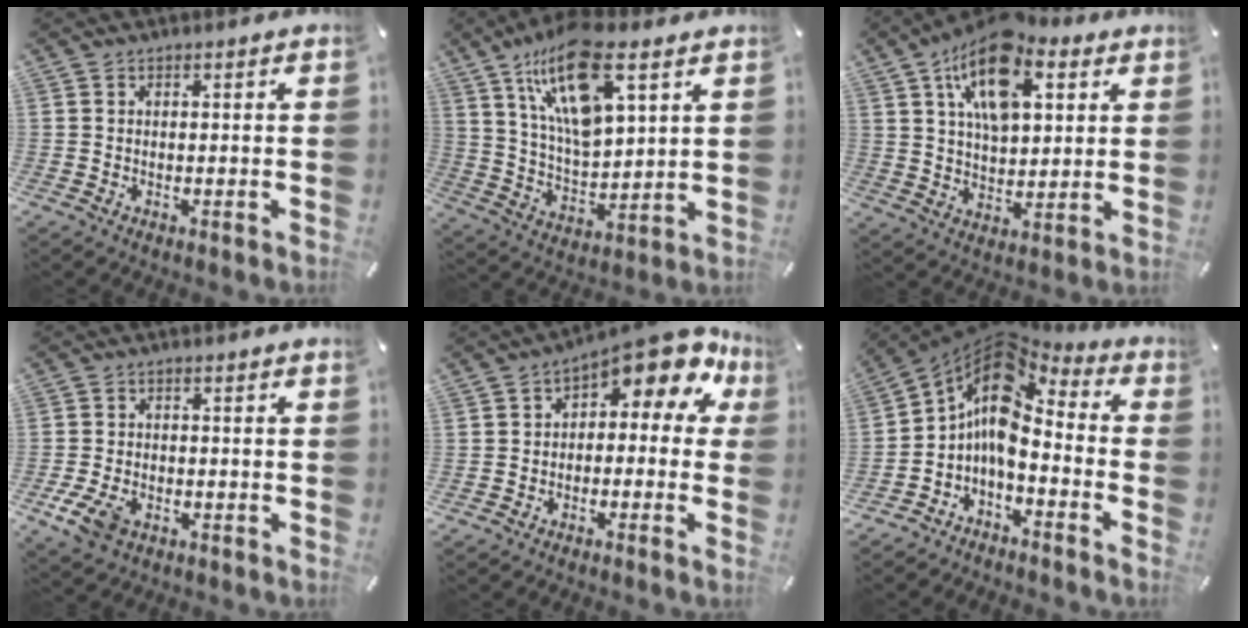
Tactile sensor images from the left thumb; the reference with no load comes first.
{"total": 18.3, "force": [10.4, 7.6, 13.0], "torque": [-0.272, -0.042, 0.173]}
{"total": 16.2, "force": [7.9, 9.4, 10.6], "torque": [-0.180, -0.022, 0.137]}
{"total": 6.0, "force": [-2.7, 3.8, 3.7], "torque": [-0.091, 0.007, -0.053]}
{"total": 10.3, "force": [5.8, 3.6, 7.7], "torque": [-0.120, -0.045, 0.096]}
{"total": 11.6, "force": [0.0, 7.5, 8.9], "torque": [-0.177, -0.006, -0.004]}